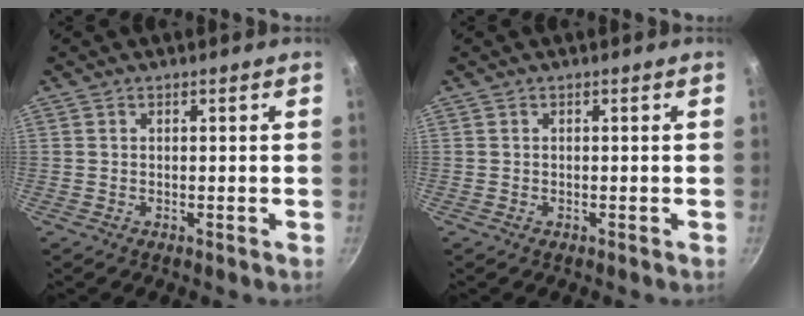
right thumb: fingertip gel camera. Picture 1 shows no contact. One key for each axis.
{"total": 0.0}